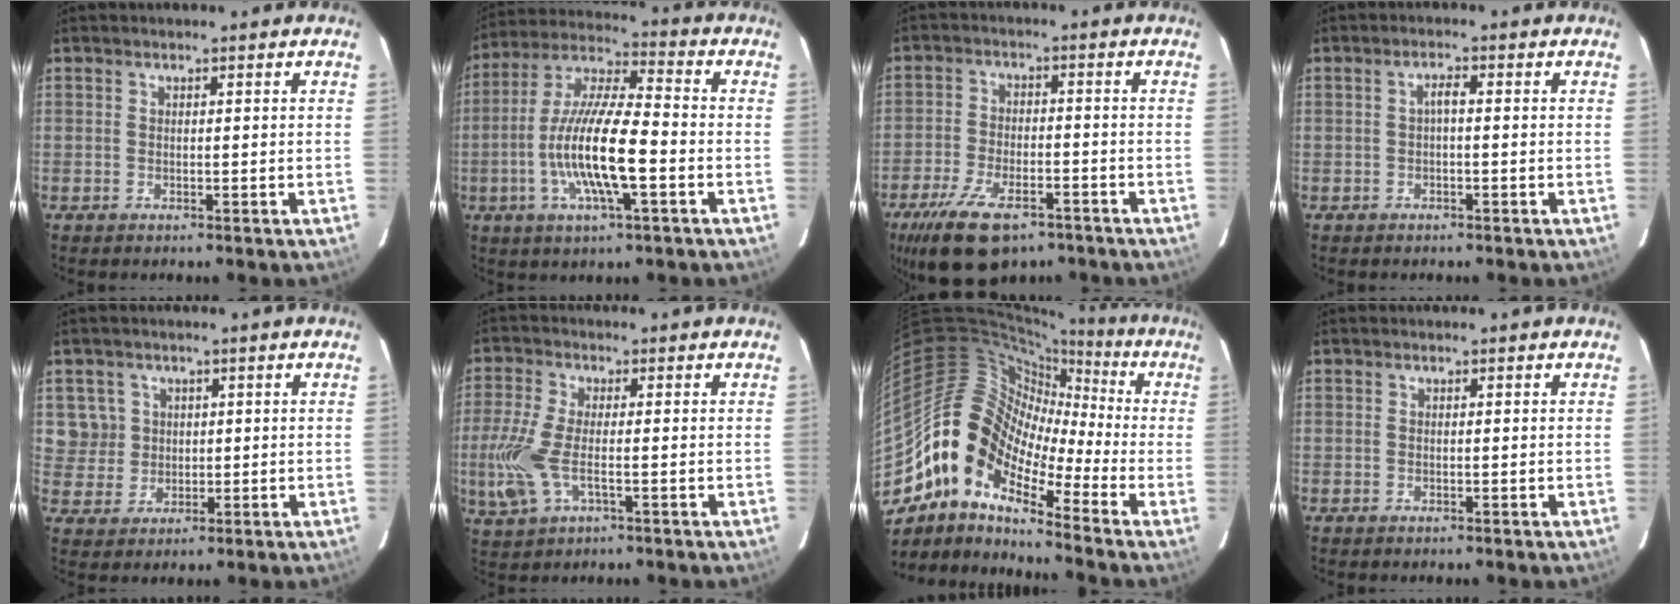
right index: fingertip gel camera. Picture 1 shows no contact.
{"total": 15.4, "force": [-4.1, 3.1, 14.5], "torque": [-0.287, -0.004, -0.081]}
{"total": 14.6, "force": [-9.6, 6.6, 8.8], "torque": [-0.196, -0.023, -0.165]}
{"total": 1.5, "force": [-0.3, 0.4, 1.4], "torque": [-0.028, 0.008, -0.006]}
{"total": 5.3, "force": [1.4, 5.1, 0.5], "torque": [0.000, 0.012, 0.032]}
{"total": 10.0, "force": [-2.4, 4.1, 8.7], "torque": [-0.202, -0.011, -0.046]}
{"total": 14.3, "force": [-7.6, 7.6, 9.4], "torque": [-0.155, 0.010, -0.167]}
{"total": 0.0}